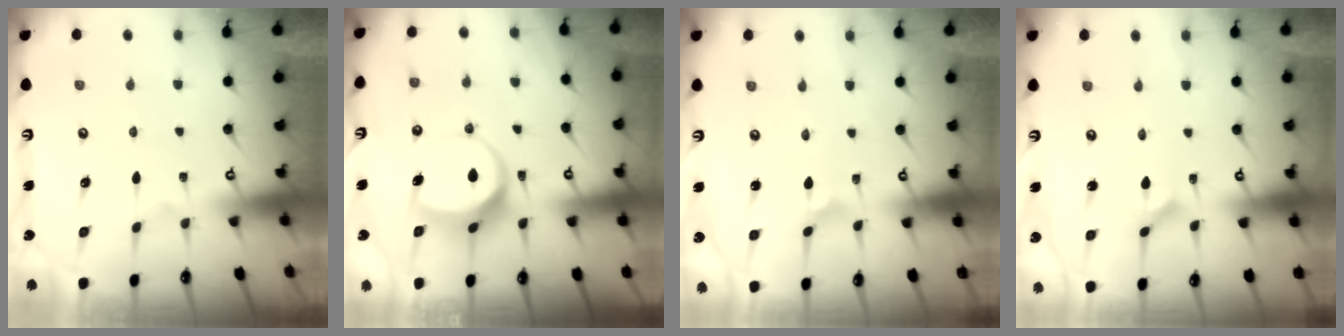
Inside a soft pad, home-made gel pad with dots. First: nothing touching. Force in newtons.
{"total": 6.7, "press": 6.6, "slide": 0.8}
{"total": 2.2, "press": 2.2, "slide": 0.1}
{"total": 4.1, "press": 4.1, "slide": 0.3}